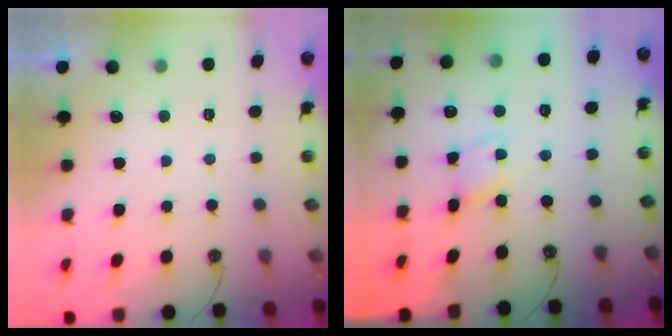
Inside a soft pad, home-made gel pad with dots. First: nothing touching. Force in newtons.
{"total": 2.5, "press": 2.5, "slide": 0.1}